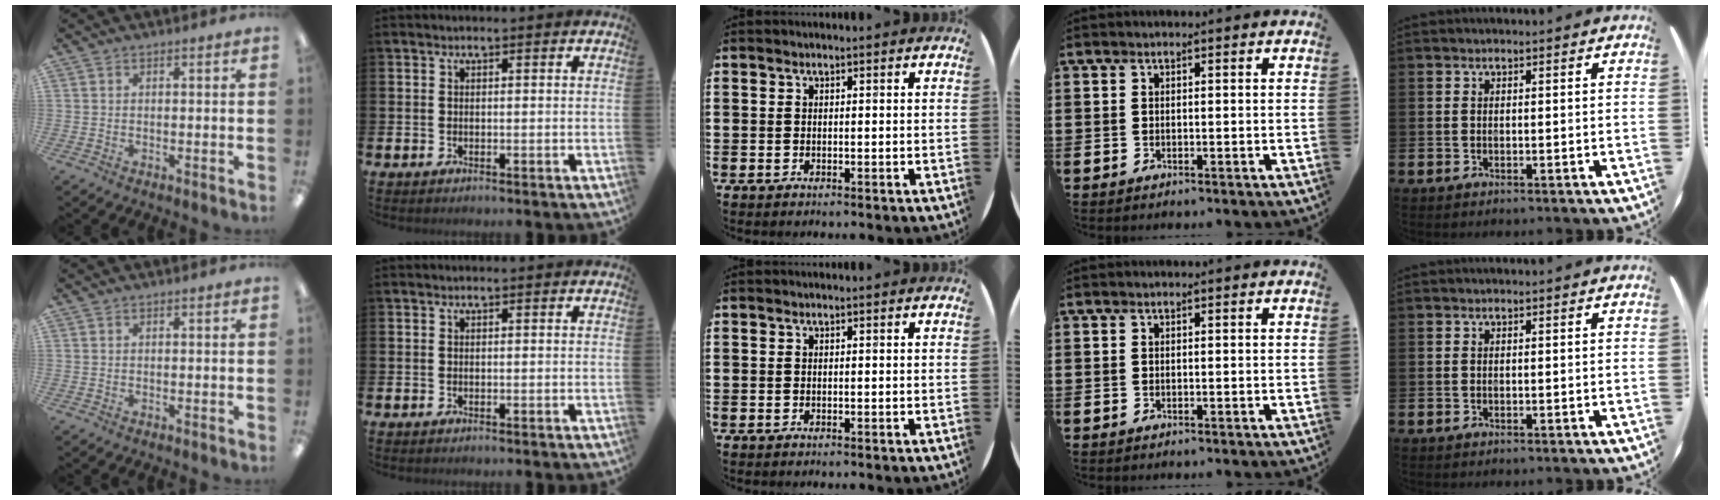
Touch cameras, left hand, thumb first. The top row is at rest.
{}